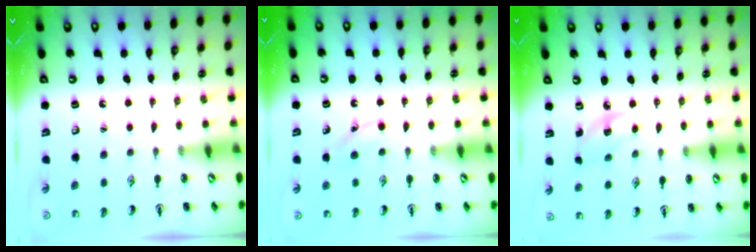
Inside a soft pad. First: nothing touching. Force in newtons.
{"total": 3.4, "press": 3.2, "slide": 1.0}
{"total": 2.8, "press": 2.7, "slide": 0.8}